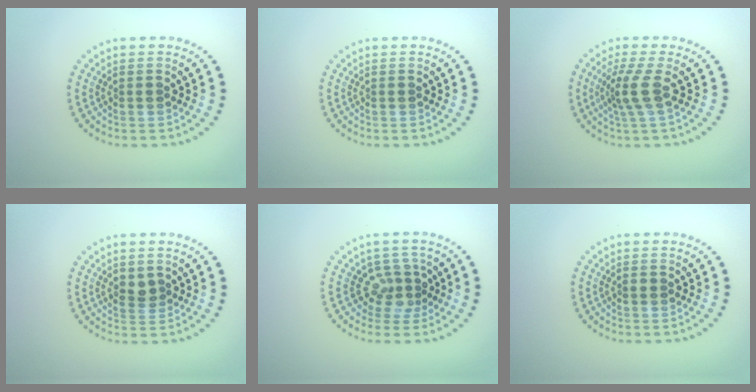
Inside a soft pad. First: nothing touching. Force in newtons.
{"total": 0.0}
{"total": 2.7, "press": 2.2, "slide": 1.7}
{"total": 1.5, "press": 1.4, "slide": 0.5}
{"total": 2.7, "press": 2.0, "slide": 1.8}
{"total": 0.6, "press": 0.6, "slide": 0.1}